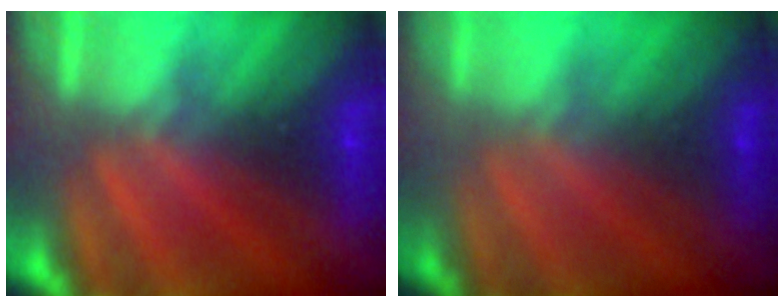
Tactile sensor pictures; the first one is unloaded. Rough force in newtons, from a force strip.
{"total": 1.4}